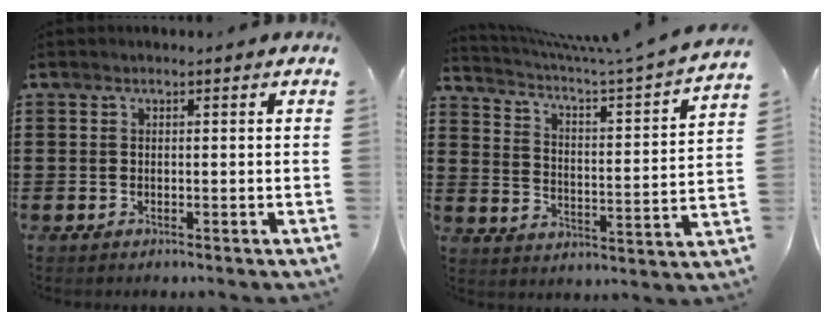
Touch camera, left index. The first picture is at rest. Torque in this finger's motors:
{"motor_torque": [0.01, 0.04, 0.01, 0.06]}